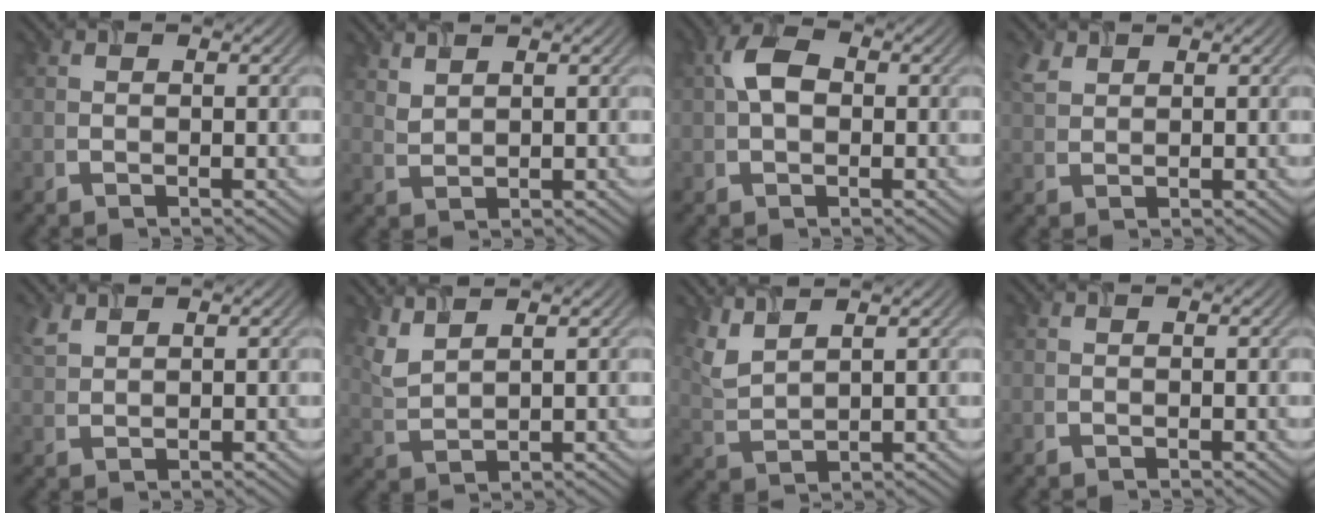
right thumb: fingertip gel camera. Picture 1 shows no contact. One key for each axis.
{"total": 2.3, "fx": 1.9, "fy": 0.7, "fz": 1.1, "tx": -0.026, "ty": 0.002, "tz": 0.044}
{"total": 4.3, "fx": 0.6, "fy": 2.7, "fz": 3.3, "tx": -0.068, "ty": 0.010, "tz": 0.004}
{"total": 2.3, "fx": 1.6, "fy": 1.2, "fz": 1.1, "tx": -0.032, "ty": 0.004, "tz": 0.039}
{"total": 2.4, "fx": 1.8, "fy": 1.0, "fz": 1.2, "tx": -0.036, "ty": 0.004, "tz": 0.046}
{"total": 3.8, "fx": 3.0, "fy": 0.9, "fz": 2.2, "tx": -0.065, "ty": 0.004, "tz": 0.071}
{"total": 4.3, "fx": 3.3, "fy": 1.1, "fz": 2.5, "tx": -0.076, "ty": 0.005, "tz": 0.075}
{"total": 0.0}